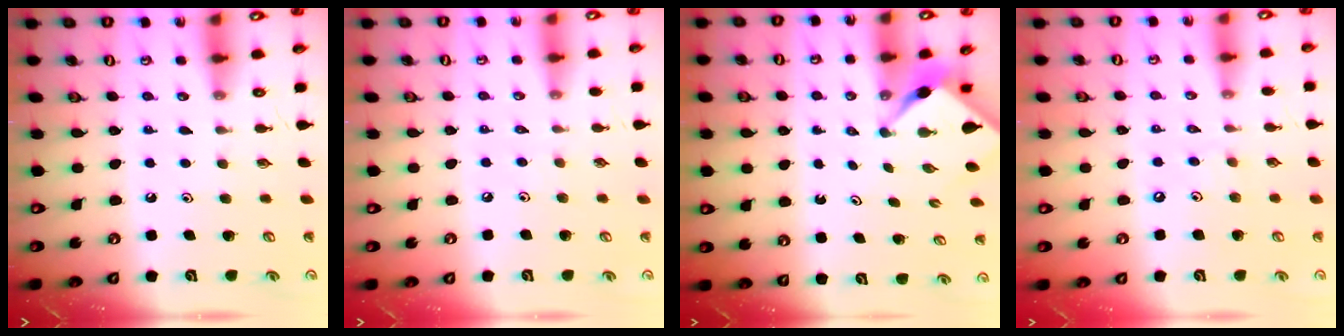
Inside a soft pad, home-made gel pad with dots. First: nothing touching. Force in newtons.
{"total": 2.8, "press": 2.7, "slide": 0.6}
{"total": 3.0, "press": 3.0, "slide": 0.3}
{"total": 2.5, "press": 2.5, "slide": 0.5}